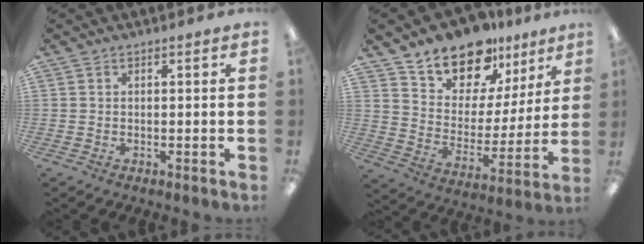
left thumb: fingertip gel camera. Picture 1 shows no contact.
{"total": 14.9, "force": [12.9, 6.8, 2.8], "torque": [-0.067, -0.110, 0.240]}